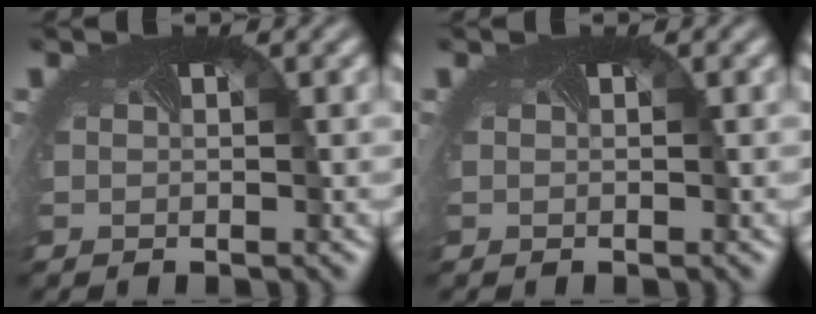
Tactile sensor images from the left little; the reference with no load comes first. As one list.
[{"total": 0.0}]